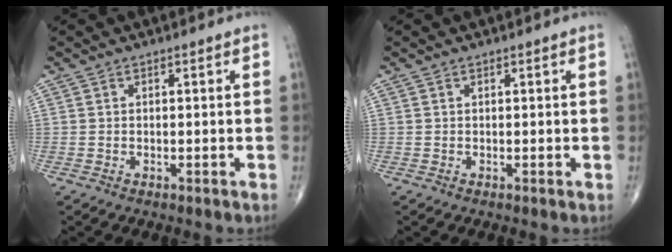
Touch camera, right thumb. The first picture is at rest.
{"total": 0.0}